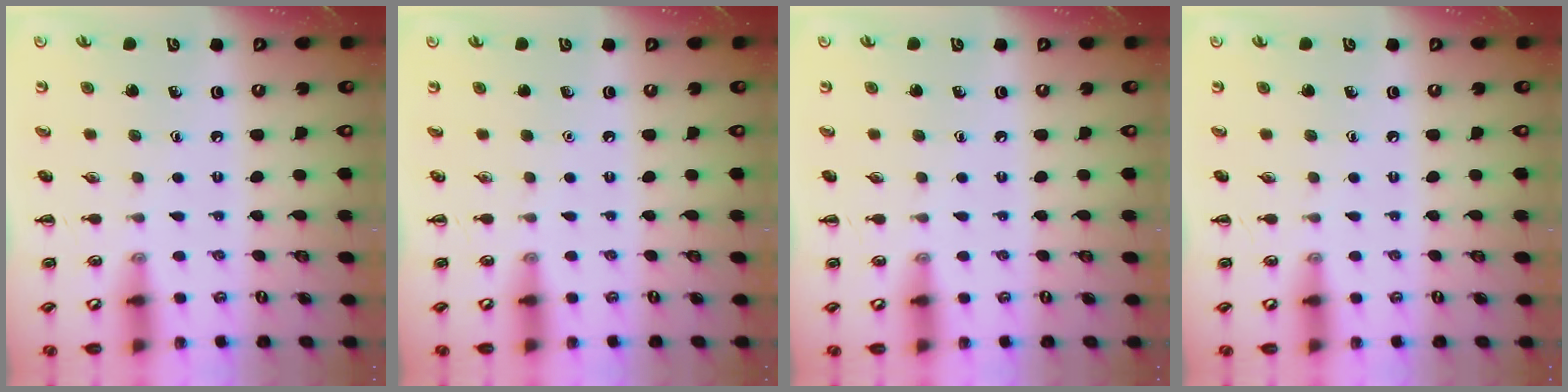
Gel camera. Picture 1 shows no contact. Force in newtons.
{"total": 0.0}
{"total": 0.0}
{"total": 0.0}